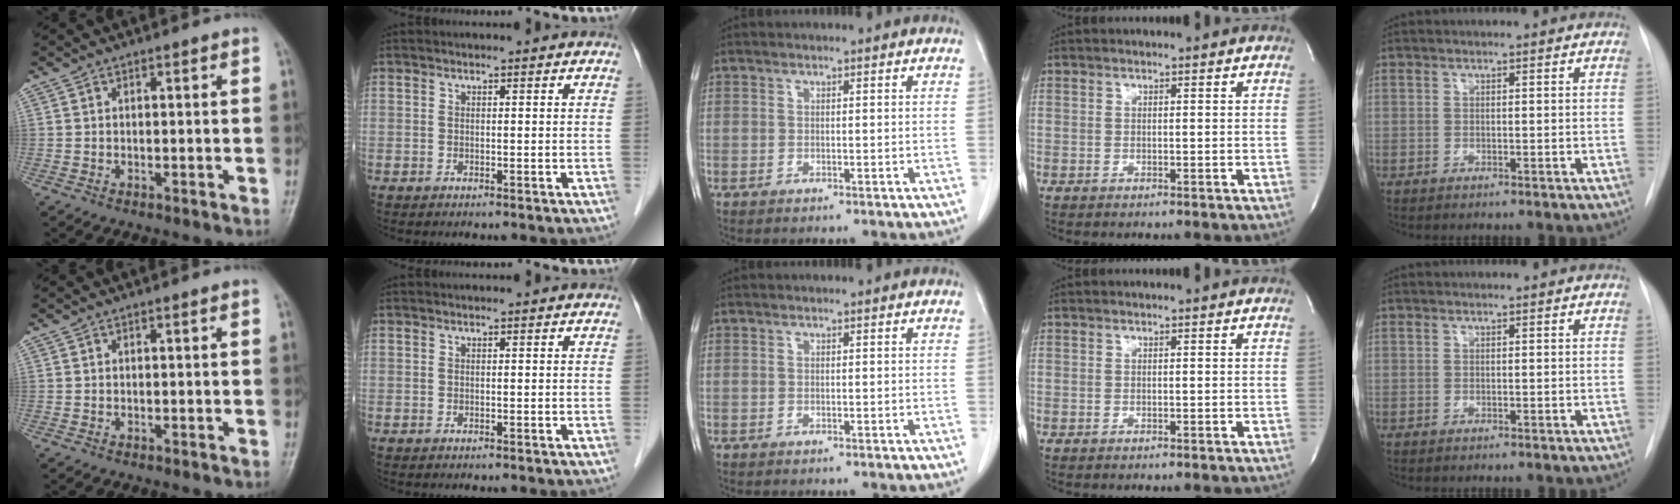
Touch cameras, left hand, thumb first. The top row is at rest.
{}